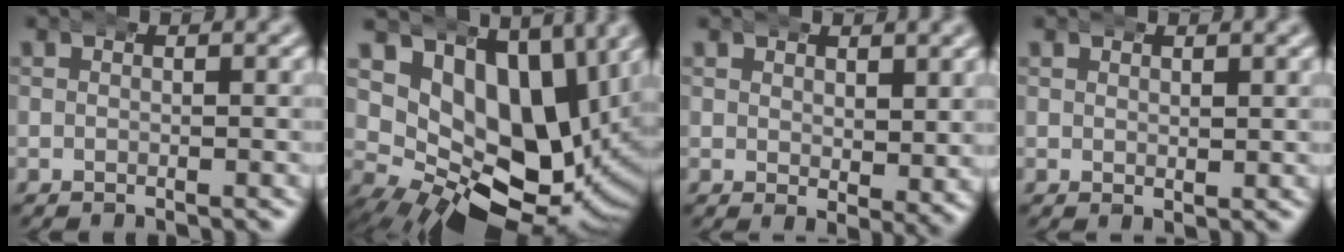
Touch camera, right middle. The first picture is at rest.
{"total": 17.6, "force": [2.8, 12.4, 12.2], "torque": [-0.210, -0.039, 0.052]}
{"total": 2.3, "force": [2.0, 0.4, 1.0], "torque": [-0.002, -0.006, 0.037]}
{"total": 1.4, "force": [1.4, 0.0, -0.1], "torque": [0.004, 0.000, 0.025]}